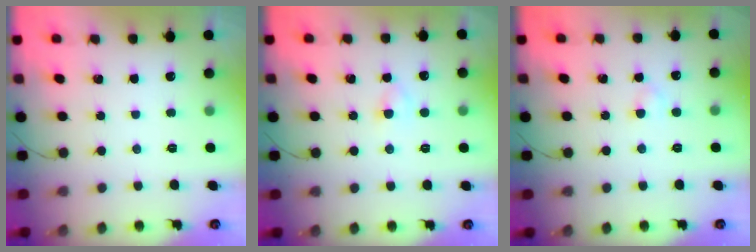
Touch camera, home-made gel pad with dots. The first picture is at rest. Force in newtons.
{"total": 2.7, "press": 2.4, "slide": 1.2}
{"total": 2.4, "press": 2.2, "slide": 1.0}